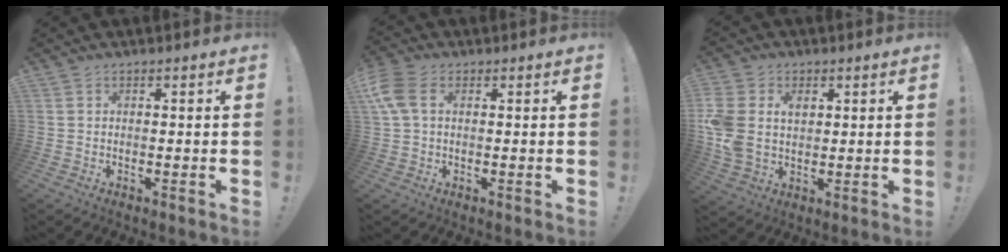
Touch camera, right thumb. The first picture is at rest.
{"total": 6.9, "force": [1.9, 4.3, 5.1], "torque": [-0.118, 0.005, 0.038]}
{"total": 10.1, "force": [2.3, 8.1, 5.6], "torque": [-0.105, -0.011, 0.045]}